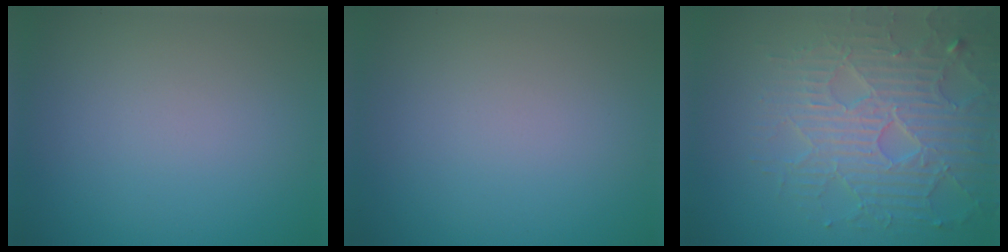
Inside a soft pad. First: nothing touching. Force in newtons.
{"total": 0.0}
{"total": 6.1, "press": 5.2, "slide": 3.1}